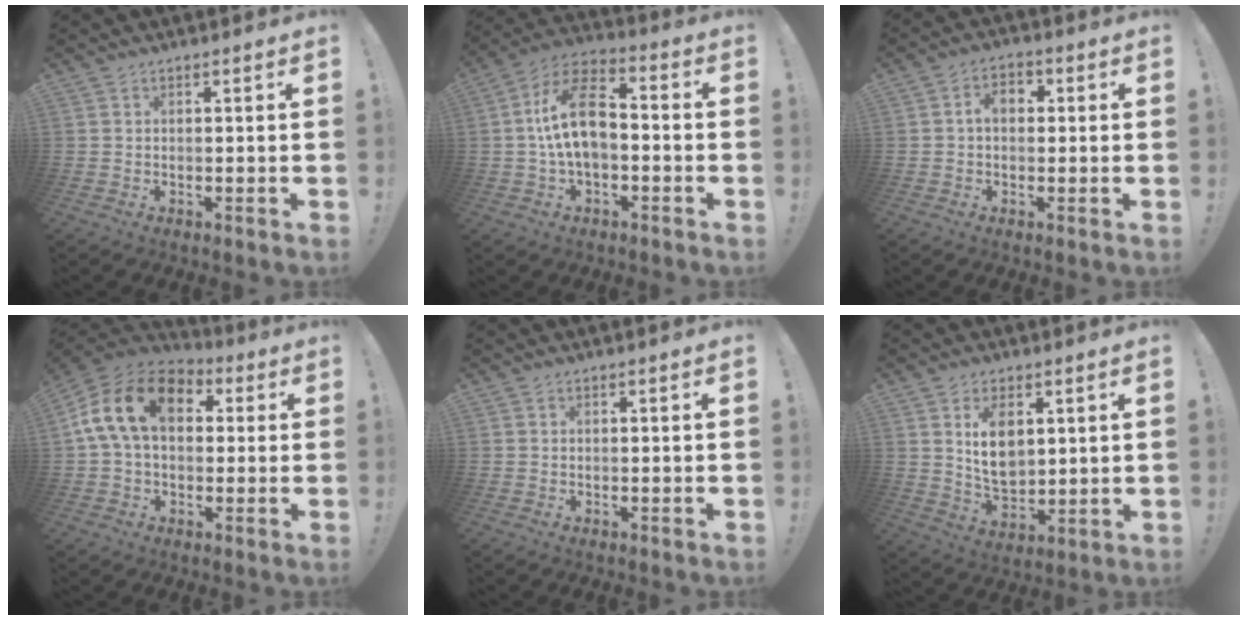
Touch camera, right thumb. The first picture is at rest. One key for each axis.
{"total": 14.9, "fx": -0.4, "fy": 8.9, "fz": 12.0, "tx": -0.217, "ty": 0.019, "tz": -0.007}
{"total": 5.4, "fx": 0.7, "fy": 3.6, "fz": 3.9, "tx": -0.060, "ty": 0.007, "tz": 0.010}
{"total": 17.1, "fx": 4.7, "fy": 11.0, "fz": 12.2, "tx": -0.227, "ty": 0.006, "tz": 0.082}
{"total": 0.0}
{"total": 9.6, "fx": 3.9, "fy": 6.0, "fz": 6.5, "tx": -0.101, "ty": -0.022, "tz": 0.067}